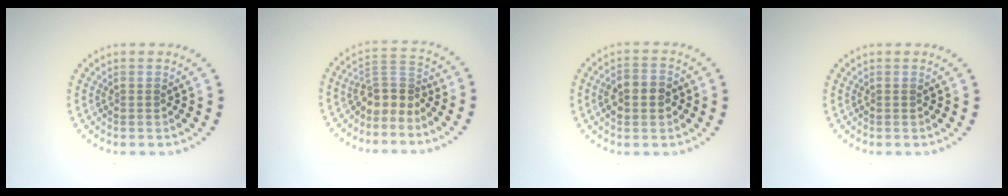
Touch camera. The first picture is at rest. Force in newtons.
{"total": 2.9, "press": 2.1, "slide": 2.0}
{"total": 3.4, "press": 3.3, "slide": 0.2}
{"total": 0.0}